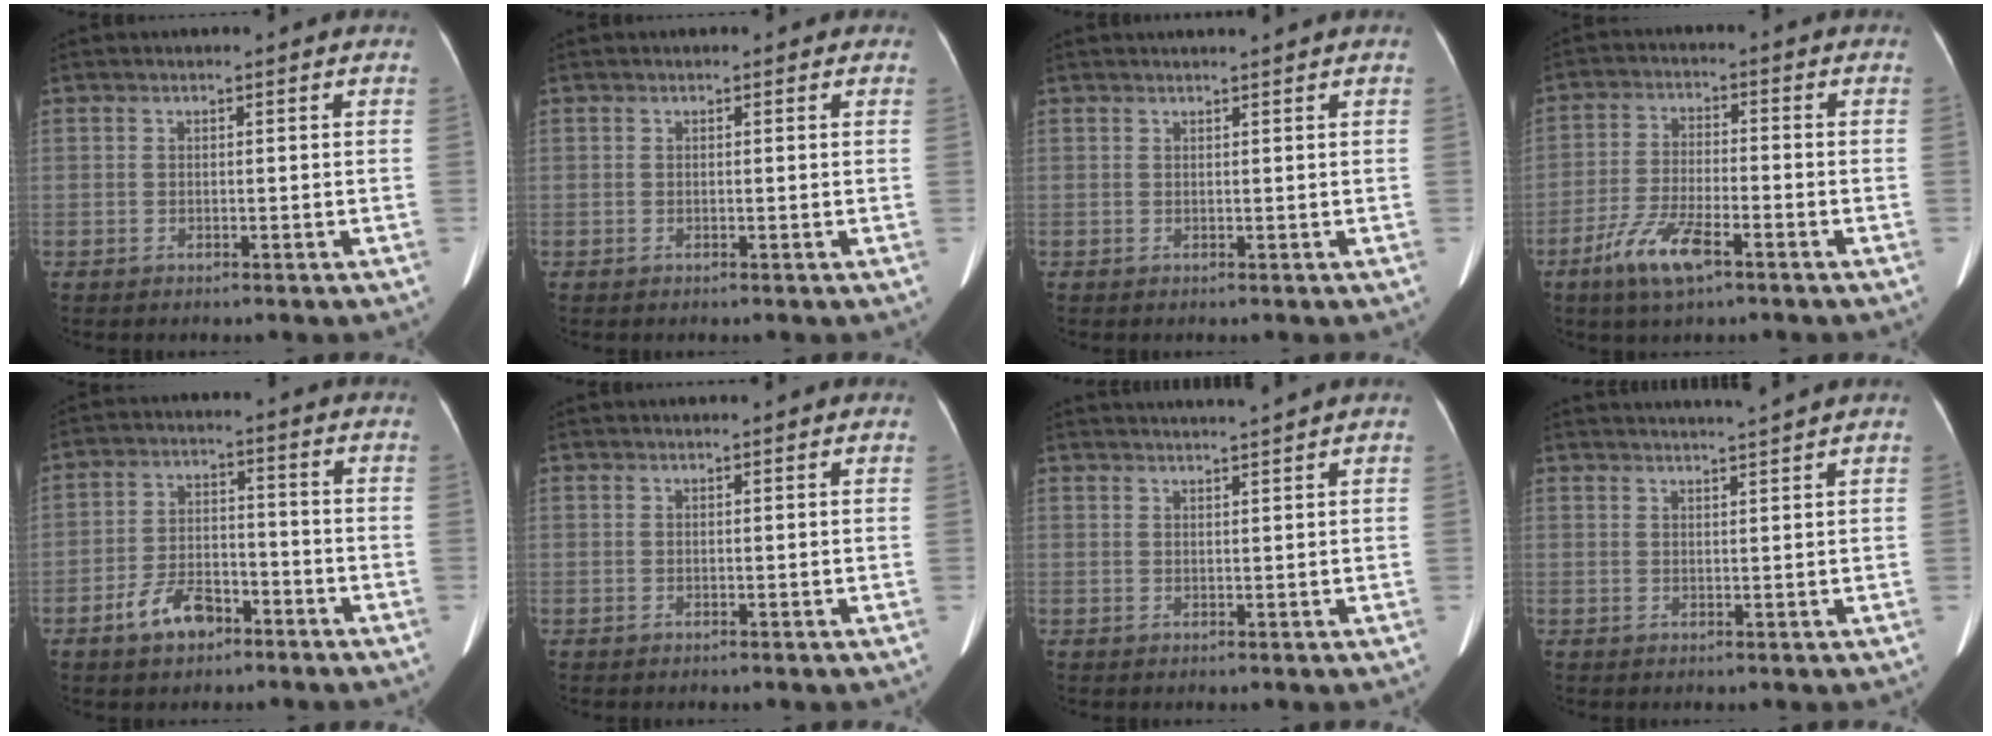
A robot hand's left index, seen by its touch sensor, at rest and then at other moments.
{"total": 0.0}
{"total": 1.9, "force": [1.7, -0.6, 0.6], "torque": [-0.008, 0.008, 0.029]}
{"total": 8.0, "force": [-4.8, 1.8, 6.1], "torque": [-0.129, -0.011, -0.088]}
{"total": 7.0, "force": [-4.4, 3.7, 4.1], "torque": [-0.087, 0.011, -0.073]}
{"total": 0.9, "force": [0.8, -0.1, 0.4], "torque": [-0.008, 0.014, 0.015]}
{"total": 4.4, "force": [3.9, -1.4, 1.3], "torque": [-0.014, 0.008, 0.056]}
{"total": 4.8, "force": [4.4, -1.5, 1.5], "torque": [-0.018, 0.006, 0.060]}